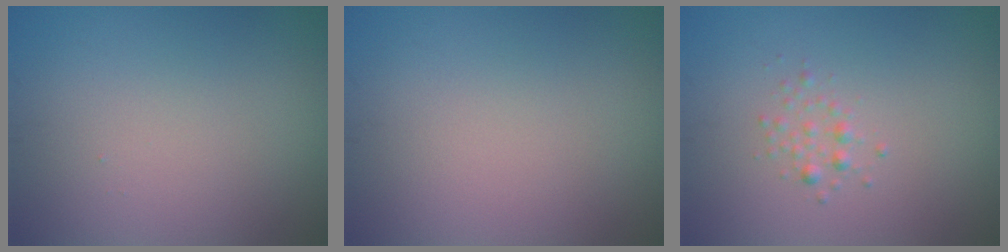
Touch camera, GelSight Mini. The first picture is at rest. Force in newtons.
{"total": 0.0}
{"total": 1.1, "press": 1.1, "slide": 0.0}